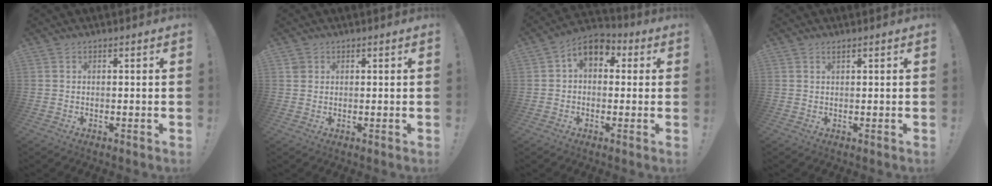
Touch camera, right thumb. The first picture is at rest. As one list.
[{"total": 1.6, "force": [0.9, 1.3, 0.3], "torque": [-0.001, 0.000, 0.016]}, {"total": 8.3, "force": [2.4, 5.8, 5.5], "torque": [-0.082, 0.004, 0.048]}, {"total": 0.8, "force": [0.6, 0.0, 0.5], "torque": [-0.009, -0.001, 0.011]}]